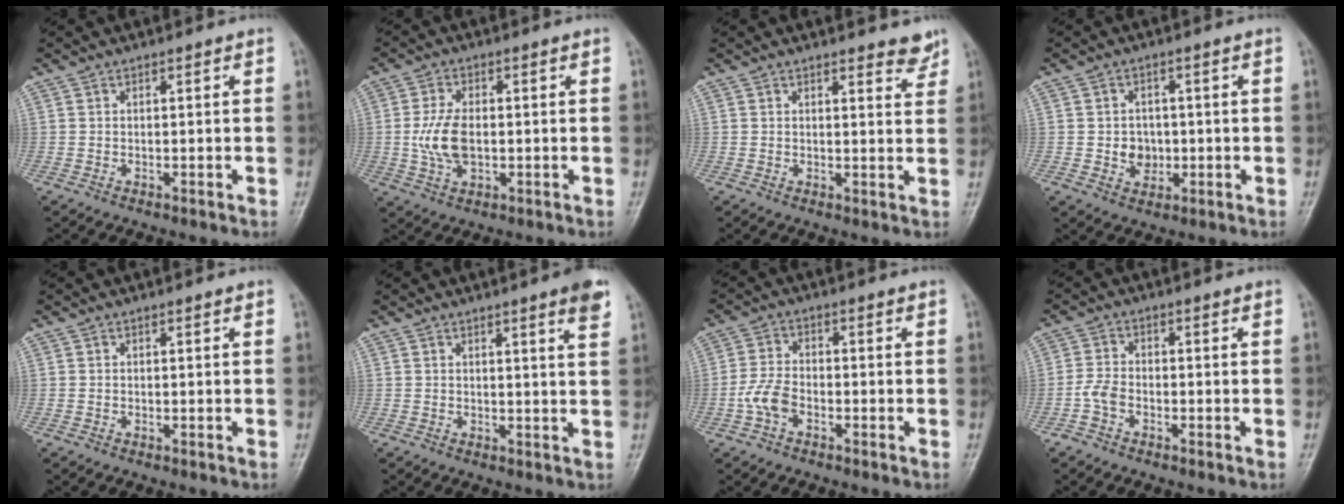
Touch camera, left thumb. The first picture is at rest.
{"total": 7.1, "force": [-0.4, 4.3, 5.7], "torque": [-0.117, -0.002, -0.006]}
{"total": 3.4, "force": [3.0, 1.1, 1.1], "torque": [0.002, -0.023, 0.029]}
{"total": 4.2, "force": [-0.4, 3.7, 1.9], "torque": [-0.006, 0.003, -0.004]}
{"total": 0.0}
{"total": 4.7, "force": [3.0, 0.1, 3.7], "torque": [-0.041, -0.017, 0.037]}
{"total": 4.8, "force": [-2.1, 2.9, 3.2], "torque": [-0.065, 0.015, -0.046]}
{"total": 3.2, "force": [-1.7, 1.9, 1.9], "torque": [-0.041, 0.009, -0.038]}